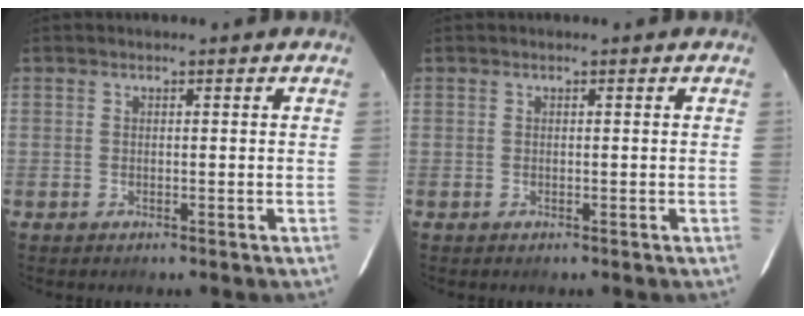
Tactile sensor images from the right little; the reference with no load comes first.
{"total": 0.0}